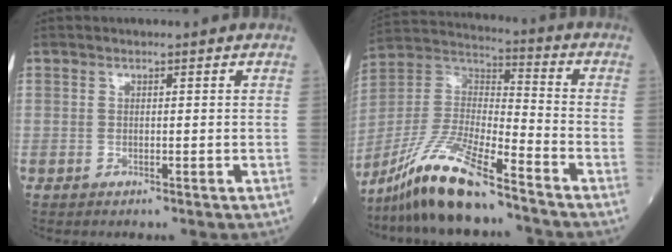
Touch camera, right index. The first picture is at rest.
{"total": 15.0, "force": [-11.5, 1.7, 9.6], "torque": [-0.197, -0.012, -0.210]}